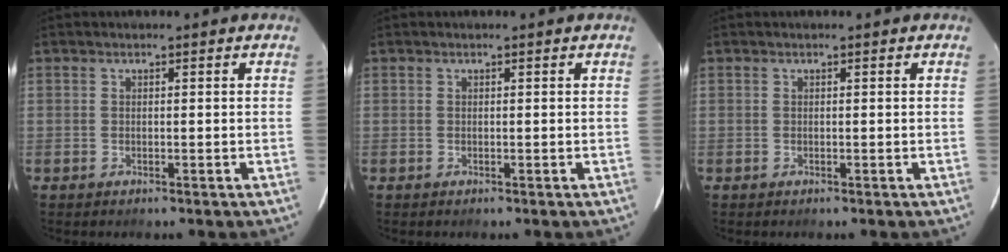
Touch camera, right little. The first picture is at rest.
{"total": 0.0}
{"total": 0.0}